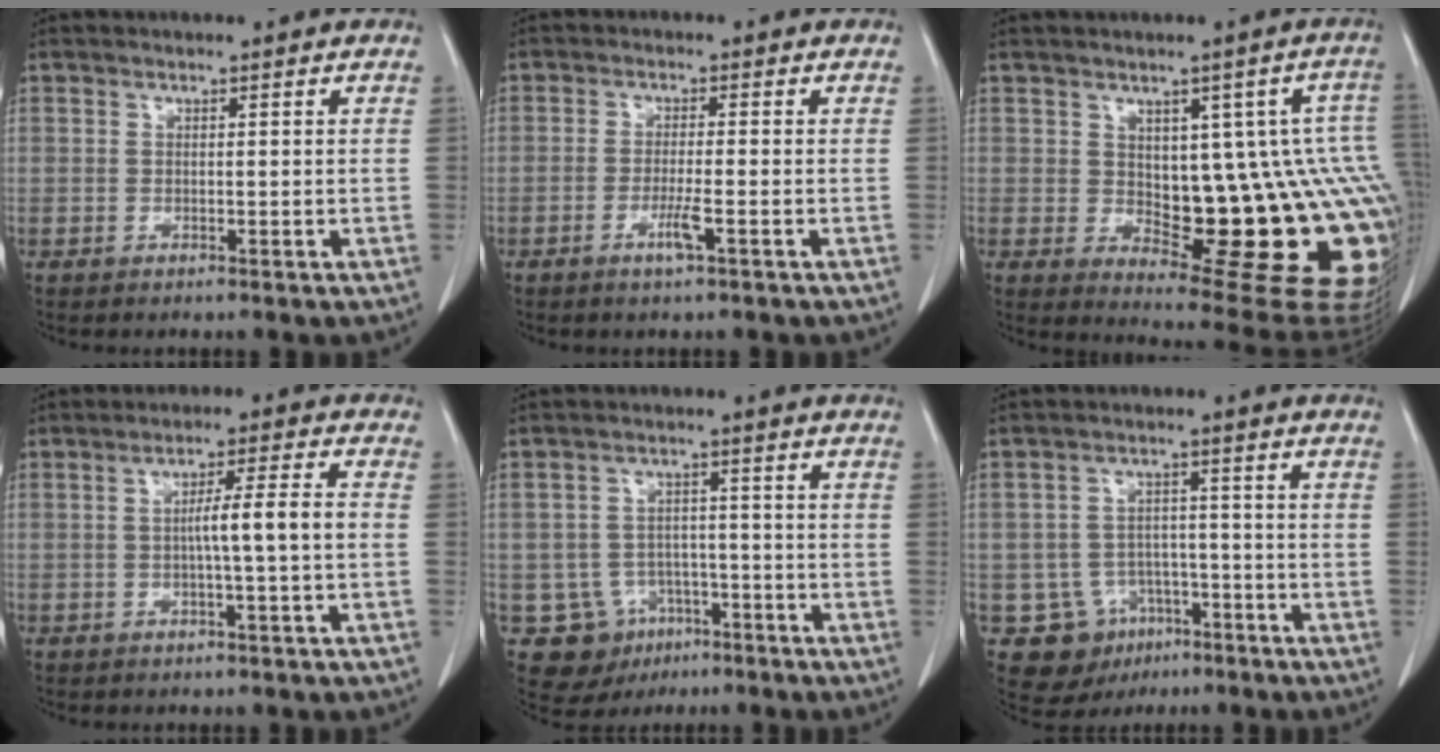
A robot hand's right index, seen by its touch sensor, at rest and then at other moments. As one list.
[{"total": 3.1, "force": [-1.5, 0.0, 2.8], "torque": [-0.056, -0.004, -0.029]}, {"total": 19.6, "force": [-1.6, 7.2, 18.2], "torque": [-0.133, 0.020, 0.002]}, {"total": 5.9, "force": [-0.5, -0.3, 5.9], "torque": [-0.096, 0.012, -0.009]}, {"total": 9.6, "force": [-4.0, 8.6, 1.8], "torque": [-0.040, 0.016, -0.047]}, {"total": 9.8, "force": [-4.3, 8.5, 2.2], "torque": [-0.043, 0.017, -0.052]}]